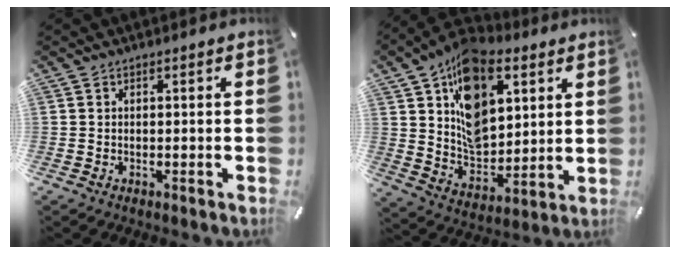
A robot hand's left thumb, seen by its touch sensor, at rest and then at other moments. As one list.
[{"total": 17.0, "force": [8.0, 11.5, 9.8], "torque": [-0.165, -0.032, 0.151]}]